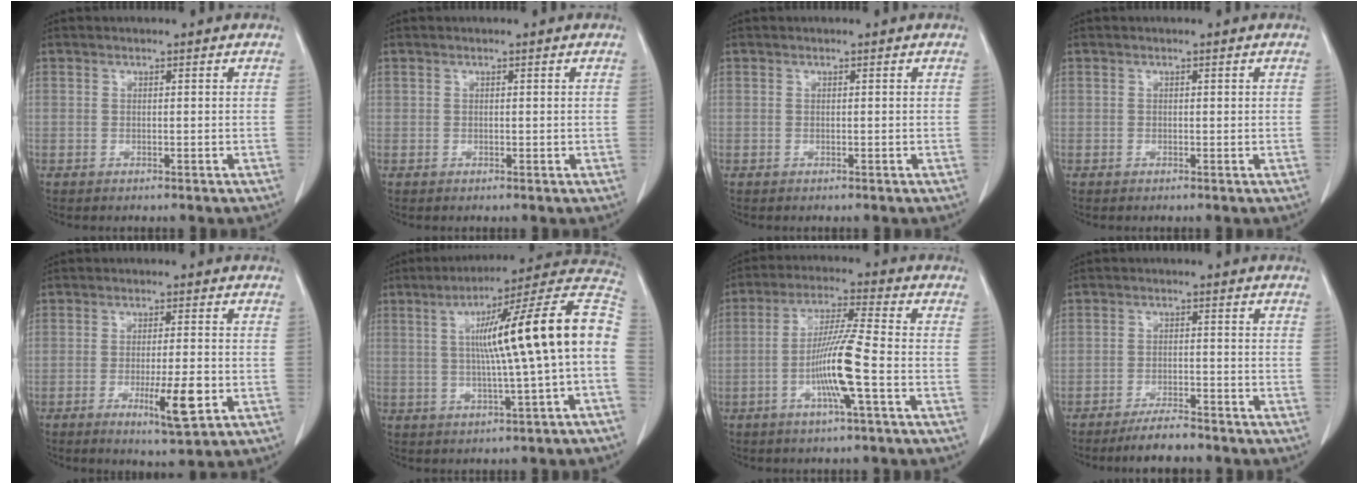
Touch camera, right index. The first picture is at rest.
{"total": 0.0}
{"total": 0.0}
{"total": 0.0}
{"total": 7.0, "force": [-2.3, 0.7, 6.6], "torque": [-0.104, -0.011, -0.032]}
{"total": 18.4, "force": [0.8, 0.0, 18.4], "torque": [-0.257, 0.036, 0.004]}
{"total": 9.9, "force": [-2.9, -0.5, 9.4], "torque": [-0.185, -0.005, -0.058]}
{"total": 4.6, "force": [-4.2, 0.8, 1.8], "torque": [-0.034, -0.008, -0.073]}